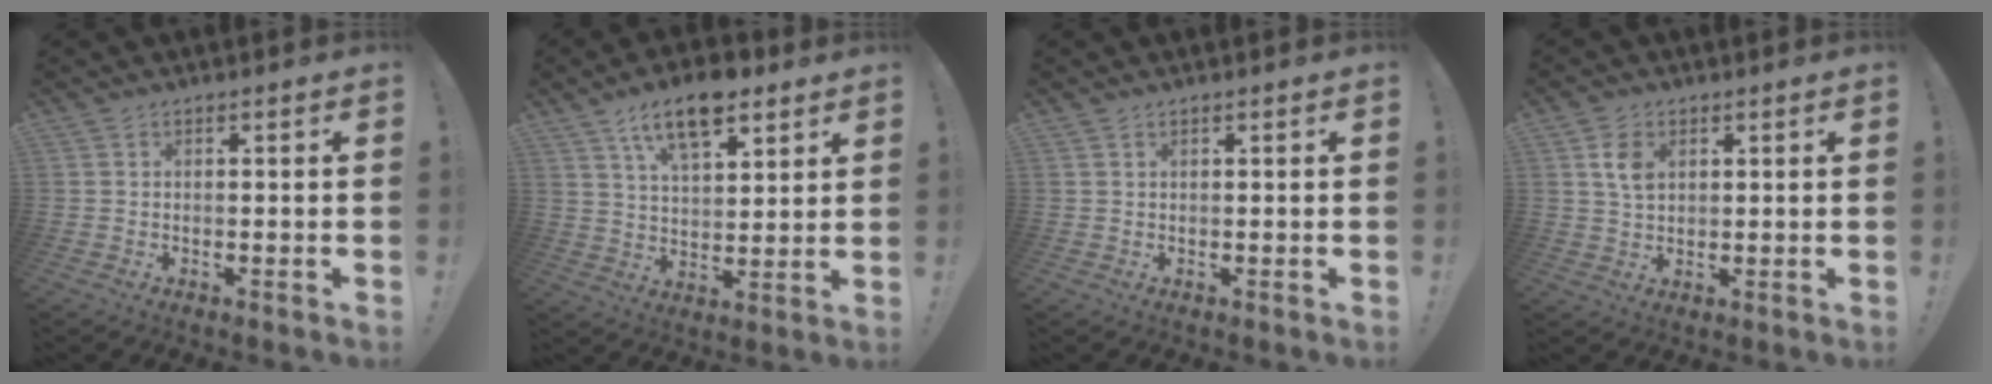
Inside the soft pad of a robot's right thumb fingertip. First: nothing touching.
{"total": 12.6, "force": [8.1, 5.8, 7.8], "torque": [-0.127, -0.031, 0.142]}
{"total": 0.6, "force": [0.4, 0.0, 0.5], "torque": [-0.017, 0.003, 0.009]}
{"total": 5.8, "force": [2.1, 3.8, 3.9], "torque": [-0.061, -0.002, 0.039]}